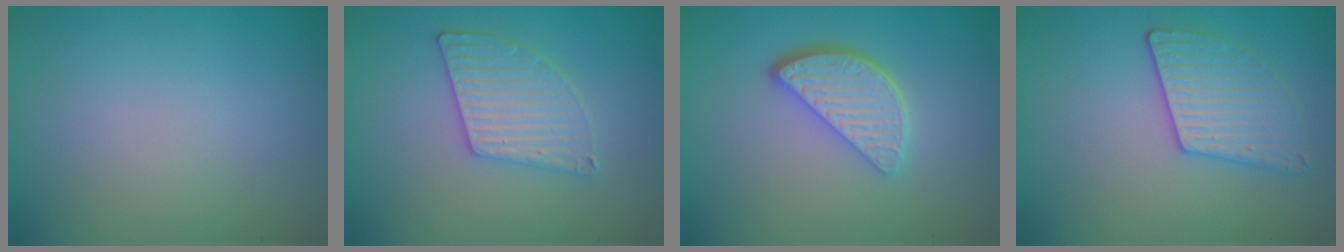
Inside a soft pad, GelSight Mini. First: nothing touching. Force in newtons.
{"total": 3.0, "press": 3.0, "slide": 0.2}
{"total": 4.0, "press": 3.2, "slide": 2.4}
{"total": 3.0, "press": 2.9, "slide": 0.7}